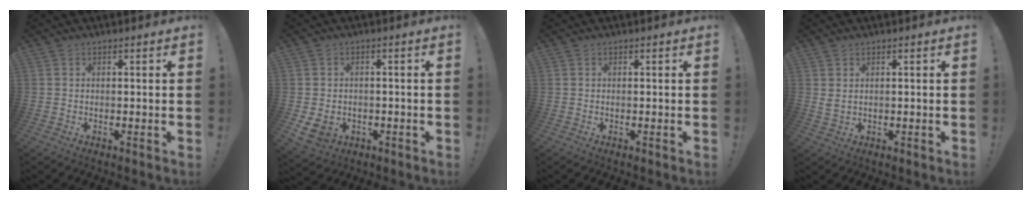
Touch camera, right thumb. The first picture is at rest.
{"total": 6.5, "force": [-1.7, 5.1, 3.7], "torque": [-0.071, 0.005, -0.026]}
{"total": 0.0}
{"total": 2.1, "force": [1.0, 1.0, 1.6], "torque": [-0.030, 0.000, 0.019]}